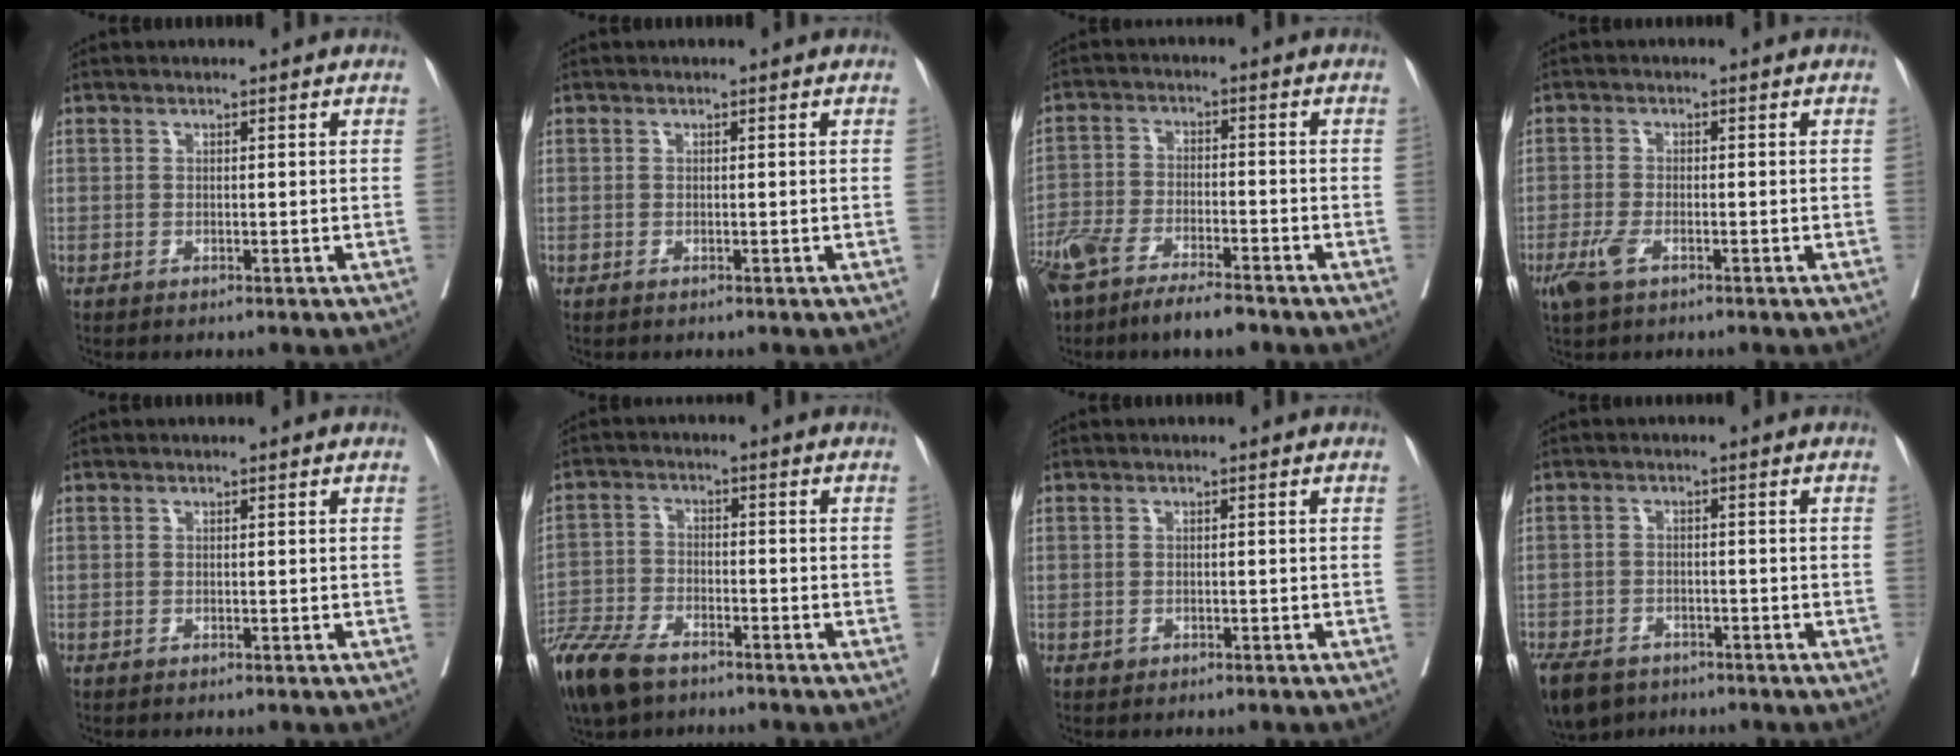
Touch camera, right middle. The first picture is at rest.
{"total": 0.0}
{"total": 10.6, "force": [-8.0, 2.9, 6.4], "torque": [-0.117, -0.008, -0.140]}
{"total": 3.4, "force": [-1.8, 1.3, 2.6], "torque": [-0.060, -0.004, -0.033]}
{"total": 0.0}
{"total": 11.5, "force": [-8.6, 4.5, 6.2], "torque": [-0.130, -0.022, -0.158]}
{"total": 0.7, "force": [-0.2, 0.6, 0.2], "torque": [-0.002, 0.002, -0.002]}
{"total": 9.2, "force": [-6.6, 5.4, 3.5], "torque": [-0.077, -0.011, -0.104]}